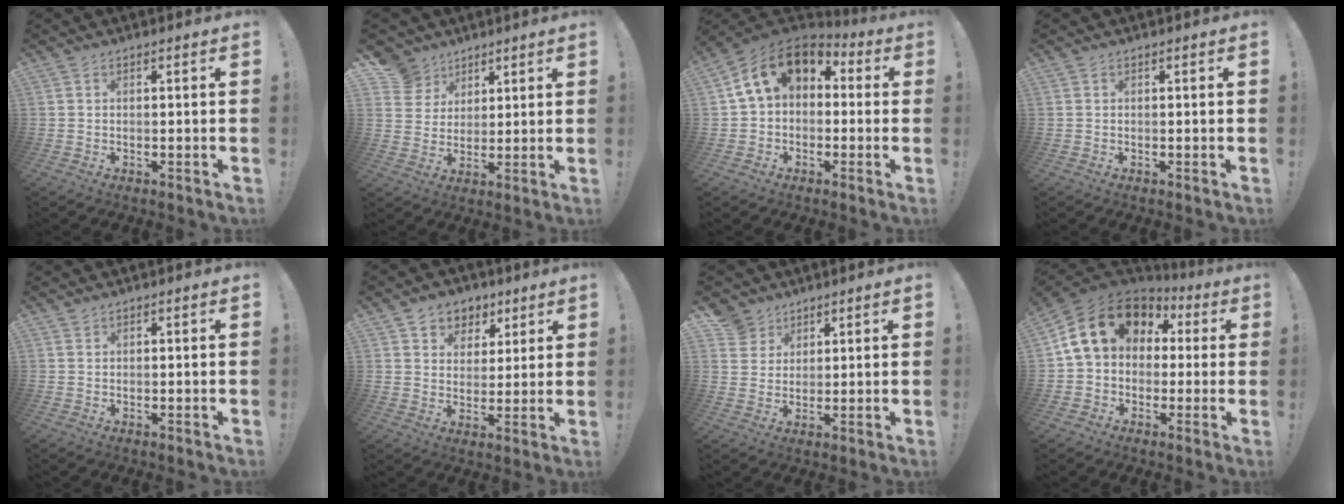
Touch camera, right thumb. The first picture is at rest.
{"total": 9.1, "force": [5.8, 6.9, 1.4], "torque": [-0.023, -0.040, 0.117]}
{"total": 13.5, "force": [4.3, 9.0, 9.2], "torque": [-0.155, -0.001, 0.077]}
{"total": 0.0}
{"total": 0.7, "force": [0.5, 0.4, 0.0], "torque": [0.006, -0.003, 0.010]}
{"total": 6.9, "force": [3.6, 5.8, 0.8], "torque": [-0.005, -0.026, 0.074]}
{"total": 6.3, "force": [4.2, 4.7, 0.5], "torque": [-0.012, -0.028, 0.083]}
{"total": 16.7, "force": [5.1, 12.4, 9.9], "torque": [-0.175, 0.000, 0.099]}